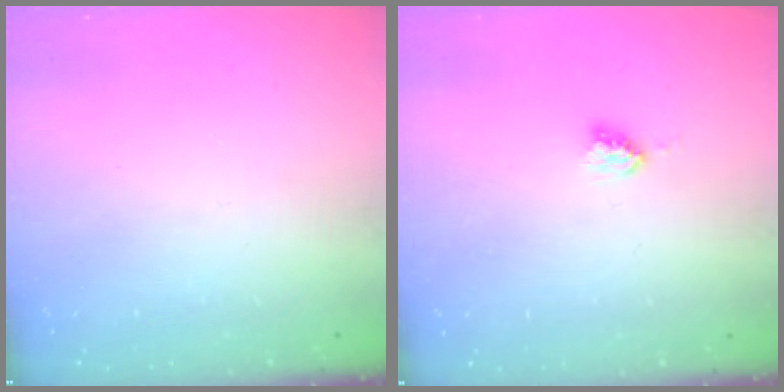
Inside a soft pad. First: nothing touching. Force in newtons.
{"total": 3.9, "press": 3.9, "slide": 0.4}